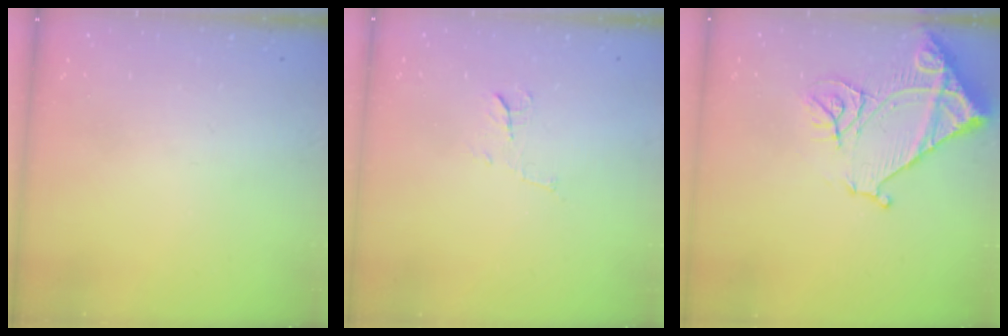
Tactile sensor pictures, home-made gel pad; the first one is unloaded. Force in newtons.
{"total": 5.6, "press": 5.6, "slide": 0.4}
{"total": 14.4, "press": 14.3, "slide": 1.7}